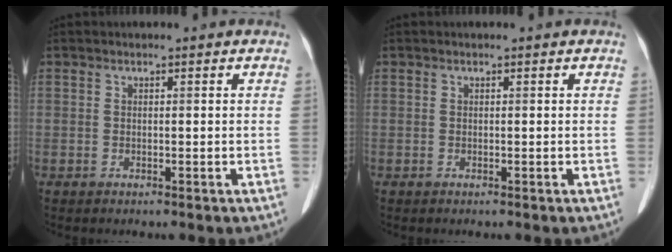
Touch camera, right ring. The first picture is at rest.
{"total": 0.0}